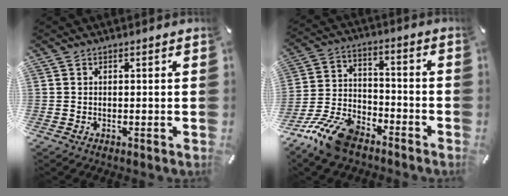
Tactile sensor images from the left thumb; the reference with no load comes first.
{"total": 14.1, "force": [-10.5, 6.4, 6.8], "torque": [-0.134, 0.057, -0.193]}